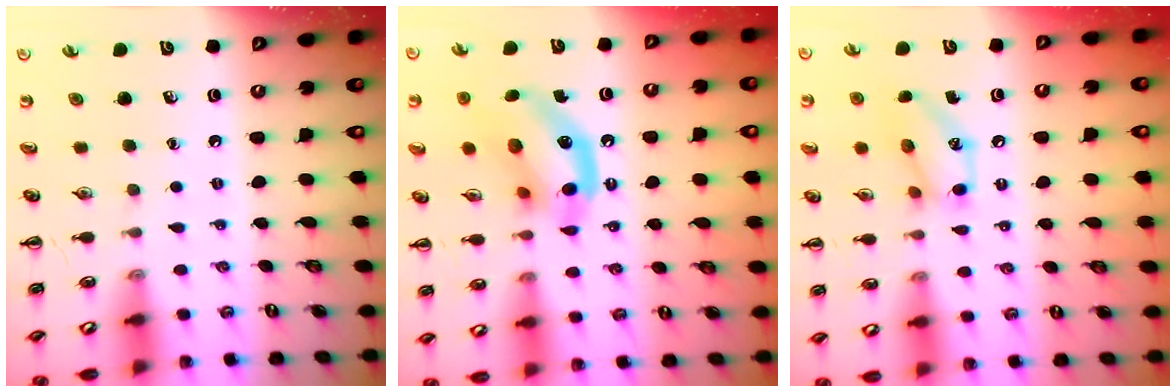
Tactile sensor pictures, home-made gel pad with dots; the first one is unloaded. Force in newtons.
{"total": 14.0, "press": 13.7, "slide": 3.1}
{"total": 12.0, "press": 11.8, "slide": 2.2}